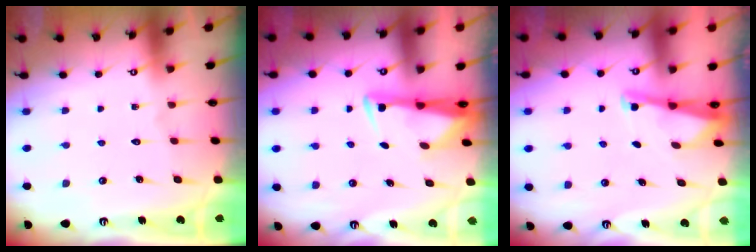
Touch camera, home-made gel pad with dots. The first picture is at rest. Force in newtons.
{"total": 2.9, "press": 2.8, "slide": 0.9}
{"total": 3.5, "press": 3.5, "slide": 0.5}